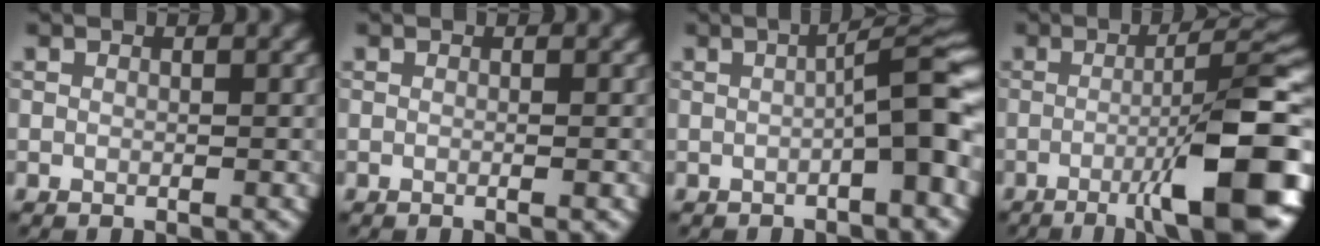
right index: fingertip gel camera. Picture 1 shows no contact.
{"total": 0.8, "force": [-0.1, 0.2, 0.7], "torque": [-0.008, -0.002, -0.006]}
{"total": 5.3, "force": [-1.2, 0.7, 5.2], "torque": [-0.072, 0.024, -0.020]}
{"total": 12.2, "force": [-4.3, 2.2, 11.2], "torque": [-0.149, 0.009, -0.066]}